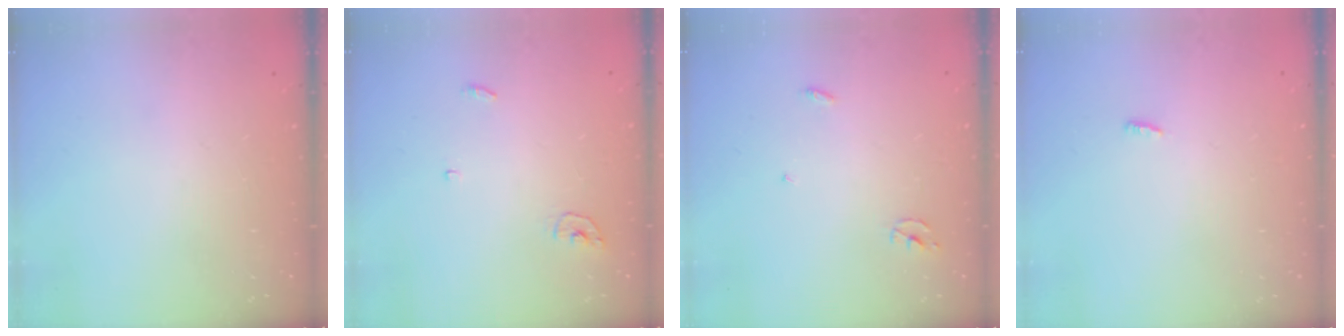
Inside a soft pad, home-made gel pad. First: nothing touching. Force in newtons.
{"total": 3.7, "press": 3.6, "slide": 0.3}
{"total": 2.3, "press": 2.3, "slide": 0.2}
{"total": 2.8, "press": 2.7, "slide": 0.8}